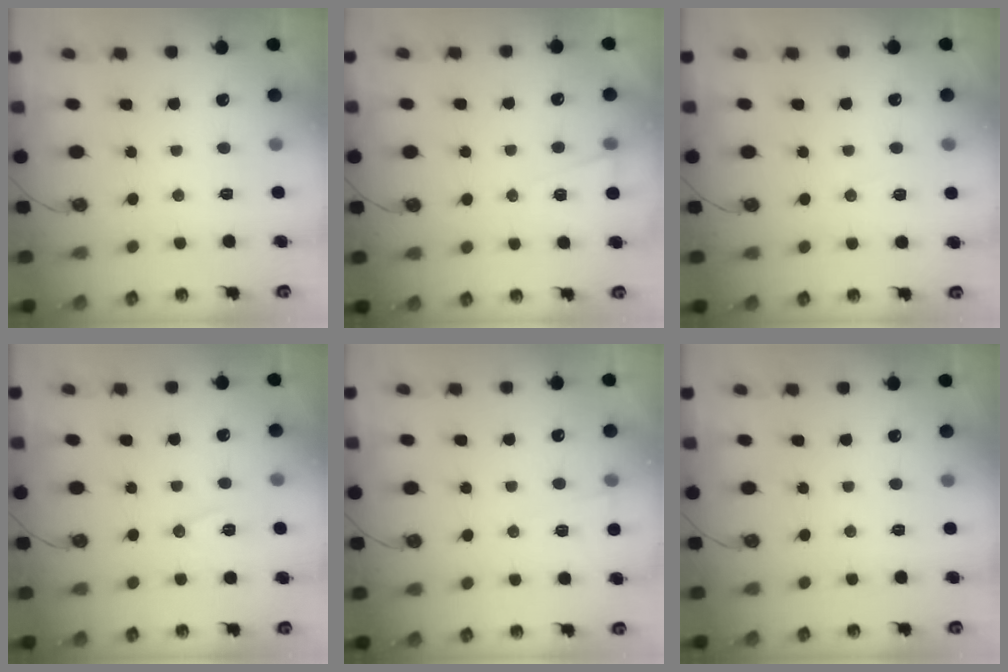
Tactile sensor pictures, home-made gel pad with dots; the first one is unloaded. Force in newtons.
{"total": 5.3, "press": 3.2, "slide": 4.2}
{"total": 5.8, "press": 5.1, "slide": 2.7}
{"total": 7.2, "press": 6.2, "slide": 3.7}
{"total": 5.9, "press": 4.0, "slide": 4.4}
{"total": 0.0}